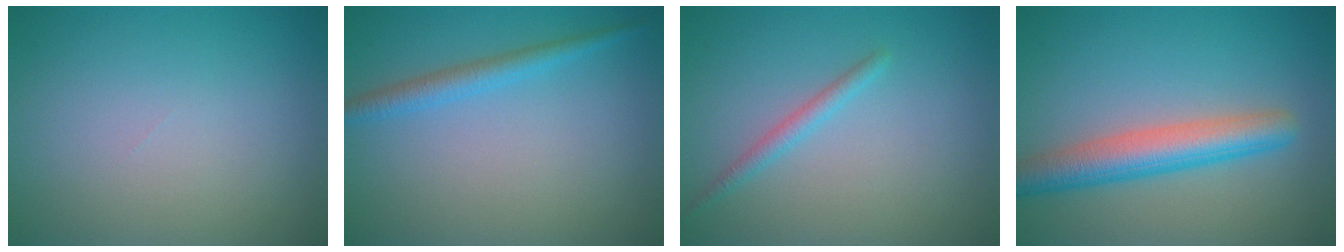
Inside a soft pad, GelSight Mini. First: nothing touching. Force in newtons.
{"total": 2.1, "press": 2.1, "slide": 0.1}
{"total": 1.5, "press": 1.5, "slide": 0.0}
{"total": 5.1, "press": 5.1, "slide": 0.1}